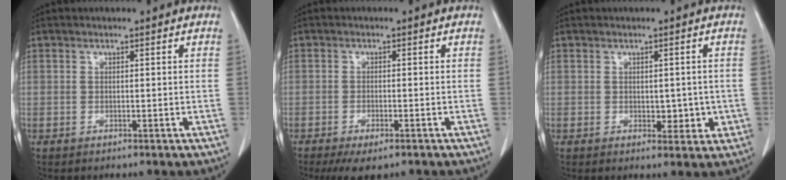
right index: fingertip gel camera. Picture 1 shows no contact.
{"total": 5.0, "force": [-3.5, 1.6, 3.2], "torque": [-0.049, -0.009, -0.051]}
{"total": 3.5, "force": [-0.4, 2.2, 2.7], "torque": [-0.025, 0.002, 0.004]}